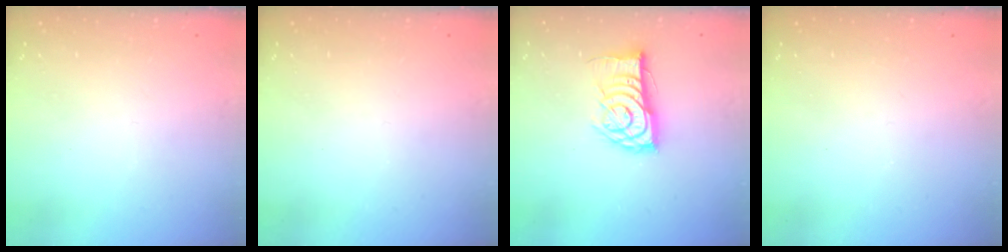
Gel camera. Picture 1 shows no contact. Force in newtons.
{"total": 0.0}
{"total": 11.9, "press": 11.9, "slide": 0.8}
{"total": 2.5, "press": 2.4, "slide": 0.4}